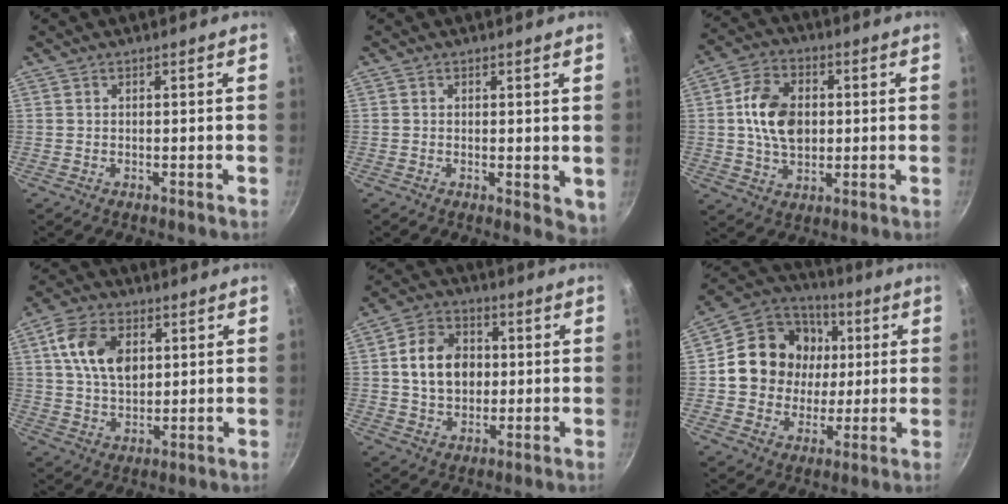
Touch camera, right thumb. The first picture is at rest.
{"total": 3.8, "force": [0.2, 1.9, 3.3], "torque": [-0.038, -0.010, 0.004]}
{"total": 11.6, "force": [1.0, 8.0, 8.2], "torque": [-0.127, 0.010, 0.011]}
{"total": 11.1, "force": [3.0, 7.3, 7.8], "torque": [-0.128, -0.002, 0.053]}
{"total": 11.0, "force": [0.9, 8.5, 7.0], "torque": [-0.099, 0.014, 0.010]}
{"total": 17.5, "force": [2.3, 15.4, 7.9], "torque": [-0.113, 0.014, 0.033]}